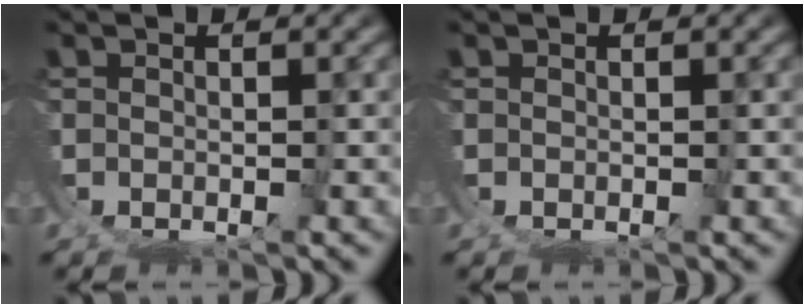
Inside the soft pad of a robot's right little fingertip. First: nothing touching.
{"total": 0.0}